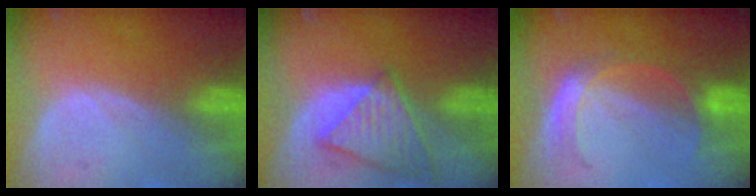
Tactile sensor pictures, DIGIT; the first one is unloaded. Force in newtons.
{"total": 8.0, "press": 7.3, "slide": 3.4}
{"total": 4.8, "press": 4.6, "slide": 1.3}